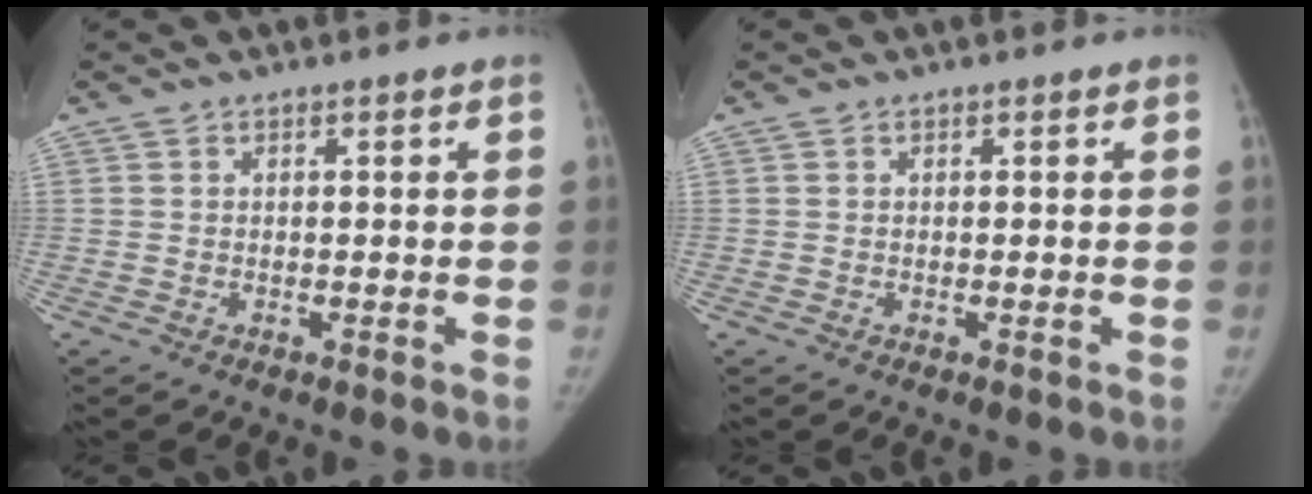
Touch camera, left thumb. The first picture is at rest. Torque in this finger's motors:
{"motor_torque": [0.28, 0.04, 0.07, -0.46, 0.07]}